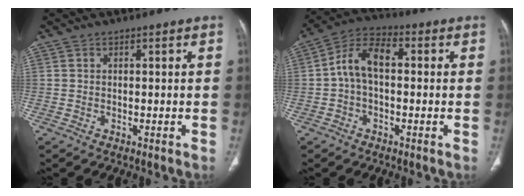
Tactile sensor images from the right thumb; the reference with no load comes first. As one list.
[{"total": 8.6, "force": [0.2, 5.1, 6.9], "torque": [-0.123, 0.030, -0.008]}]